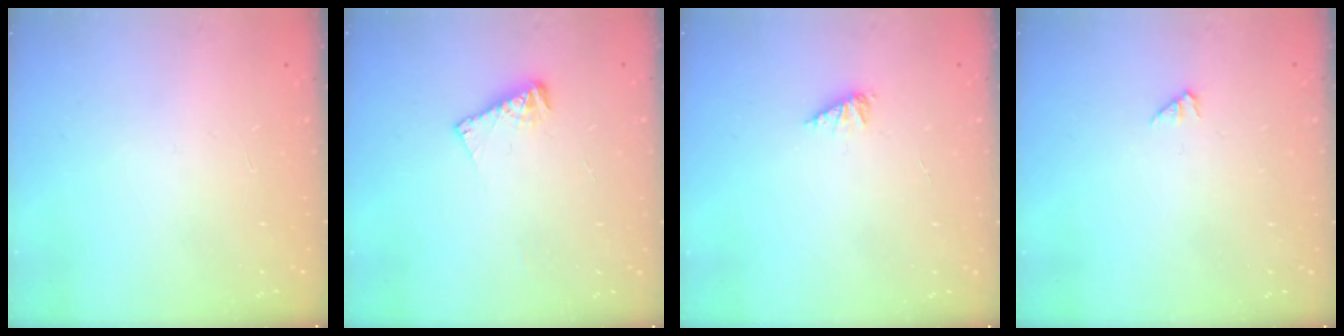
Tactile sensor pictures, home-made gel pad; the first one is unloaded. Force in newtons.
{"total": 5.8, "press": 5.8, "slide": 0.7}
{"total": 2.1, "press": 2.1, "slide": 0.3}
{"total": 0.0}